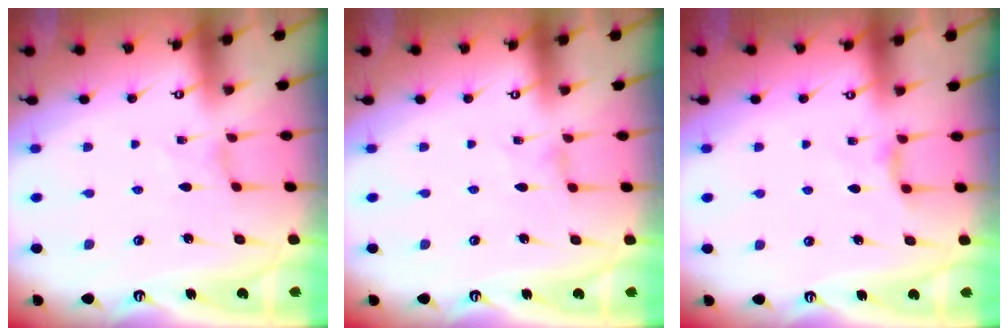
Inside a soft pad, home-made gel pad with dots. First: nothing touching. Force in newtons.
{"total": 0.0}
{"total": 4.4, "press": 4.3, "slide": 0.7}